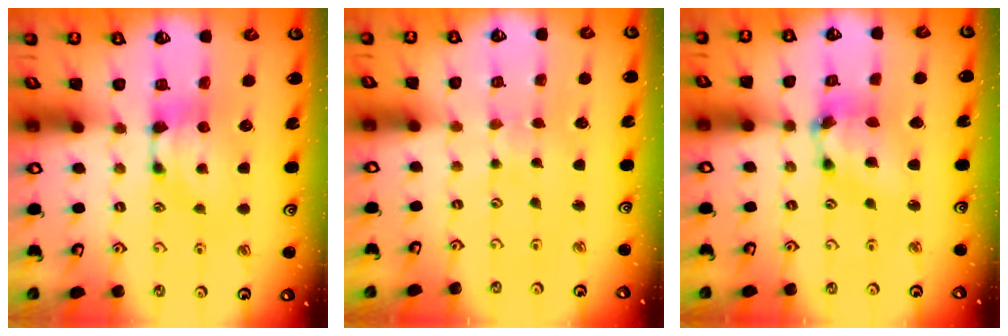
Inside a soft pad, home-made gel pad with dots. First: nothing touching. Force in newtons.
{"total": 4.5, "press": 4.5, "slide": 0.1}
{"total": 6.8, "press": 6.5, "slide": 2.0}